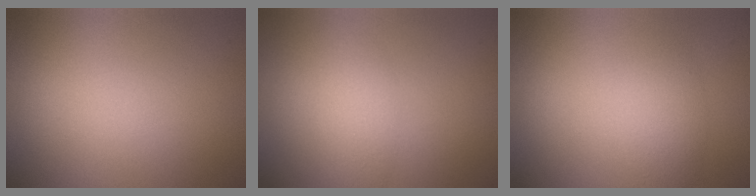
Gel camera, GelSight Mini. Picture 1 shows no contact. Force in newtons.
{"total": 2.0, "press": 2.0, "slide": 0.0}
{"total": 2.1, "press": 2.1, "slide": 0.1}